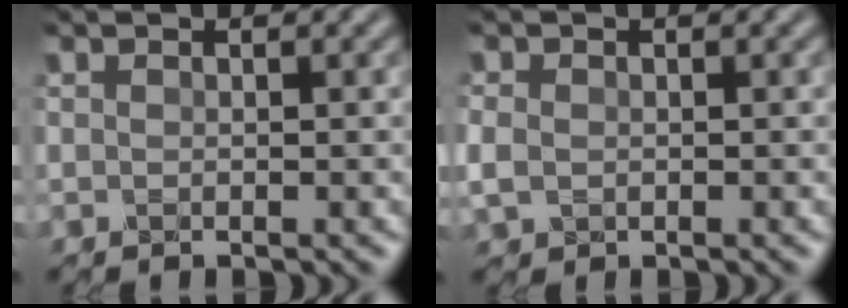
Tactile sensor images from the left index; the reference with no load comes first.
{"total": 2.0, "force": [-0.2, 1.6, 1.1], "torque": [-0.027, -0.003, -0.006]}